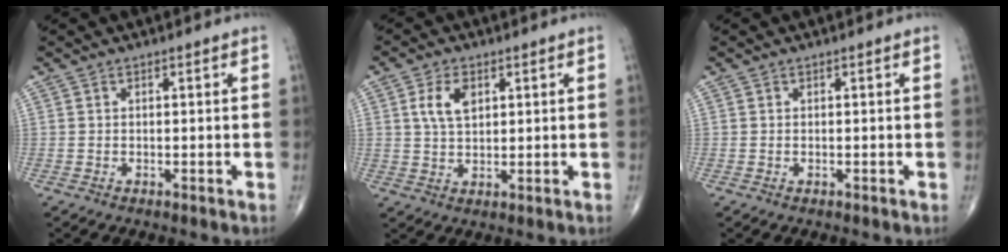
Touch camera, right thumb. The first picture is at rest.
{"total": 5.9, "force": [2.0, 3.5, 4.3], "torque": [-0.075, -0.004, 0.038]}
{"total": 0.0}